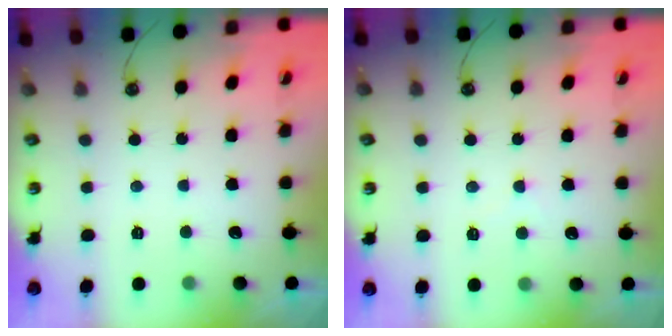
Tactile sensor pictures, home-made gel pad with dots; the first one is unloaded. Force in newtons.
{"total": 0.0}